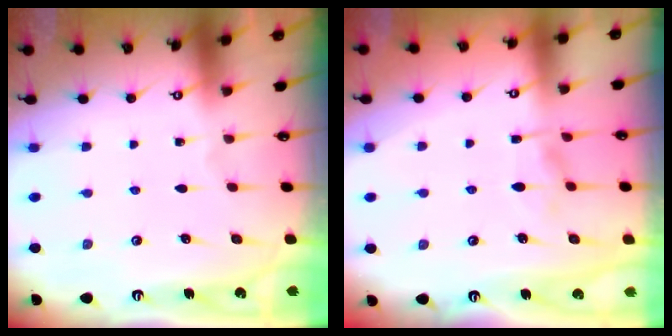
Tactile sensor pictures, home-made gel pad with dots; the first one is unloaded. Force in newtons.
{"total": 2.2, "press": 1.9, "slide": 1.2}